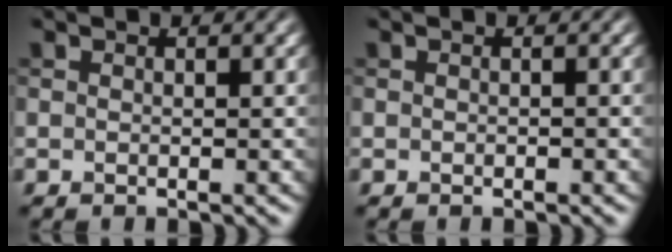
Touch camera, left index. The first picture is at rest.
{"total": 0.0}